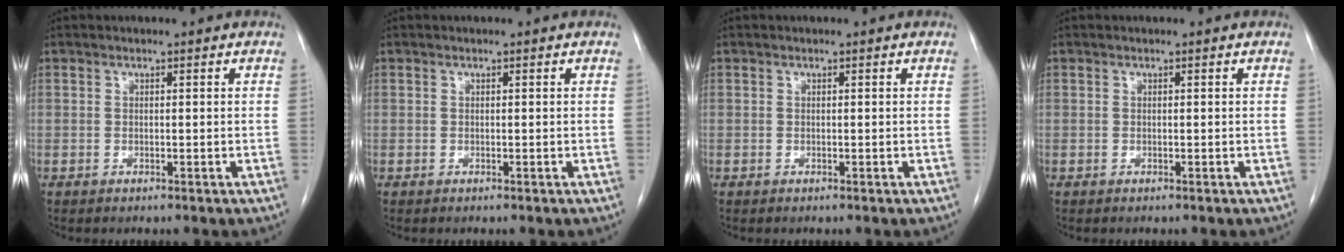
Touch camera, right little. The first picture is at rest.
{"total": 0.0}
{"total": 0.0}
{"total": 0.0}